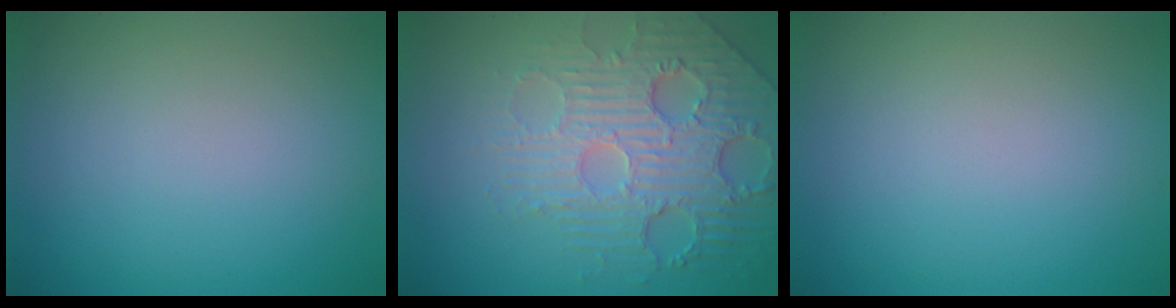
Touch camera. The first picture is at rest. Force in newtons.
{"total": 6.1, "press": 4.9, "slide": 3.7}
{"total": 0.0}